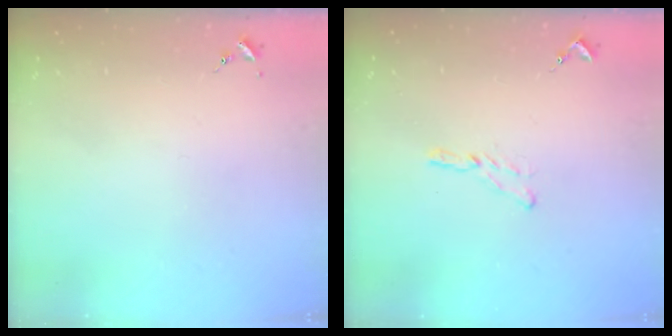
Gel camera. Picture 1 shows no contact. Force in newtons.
{"total": 5.2, "press": 5.2, "slide": 0.3}